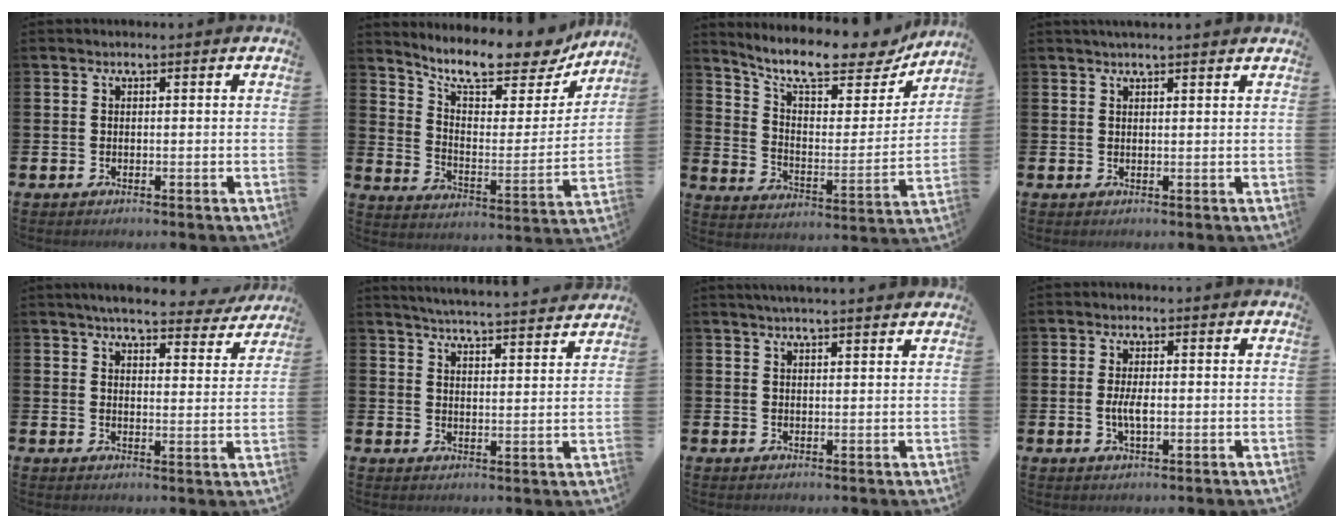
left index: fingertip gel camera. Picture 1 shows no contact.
{"total": 10.5, "force": [9.4, 2.2, 4.0], "torque": [-0.098, -0.066, 0.163]}
{"total": 11.2, "force": [9.9, 2.5, 4.6], "torque": [-0.115, -0.068, 0.167]}
{"total": 1.6, "force": [1.5, -0.1, 0.4], "torque": [-0.009, -0.002, 0.027]}
{"total": 5.4, "force": [5.0, 0.9, 1.8], "torque": [-0.043, -0.025, 0.085]}
{"total": 5.3, "force": [5.2, -0.3, 0.6], "torque": [-0.027, -0.039, 0.092]}
{"total": 2.9, "force": [2.8, -0.3, 0.6], "torque": [-0.017, -0.009, 0.052]}
{"total": 3.2, "force": [-0.3, 1.3, 2.9], "torque": [-0.052, -0.005, -0.010]}